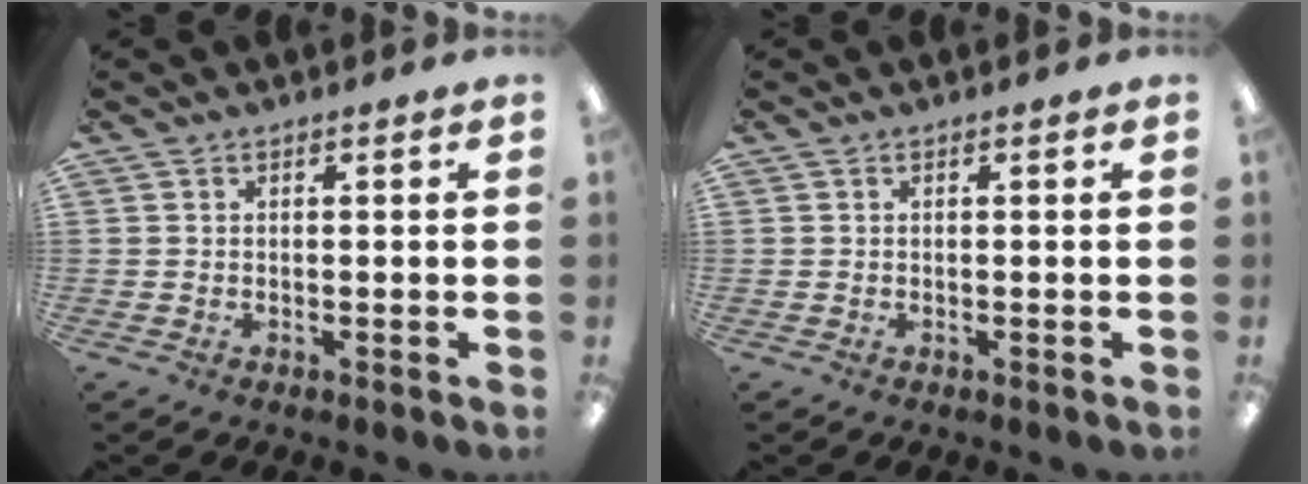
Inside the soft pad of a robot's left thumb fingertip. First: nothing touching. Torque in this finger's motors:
{"motor_torque": [0.00, 0.00, 0.01, 0.11, 0.00]}